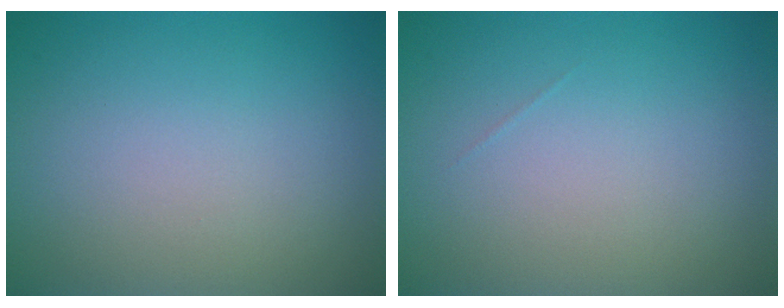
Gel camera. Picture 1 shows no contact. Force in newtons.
{"total": 0.0}